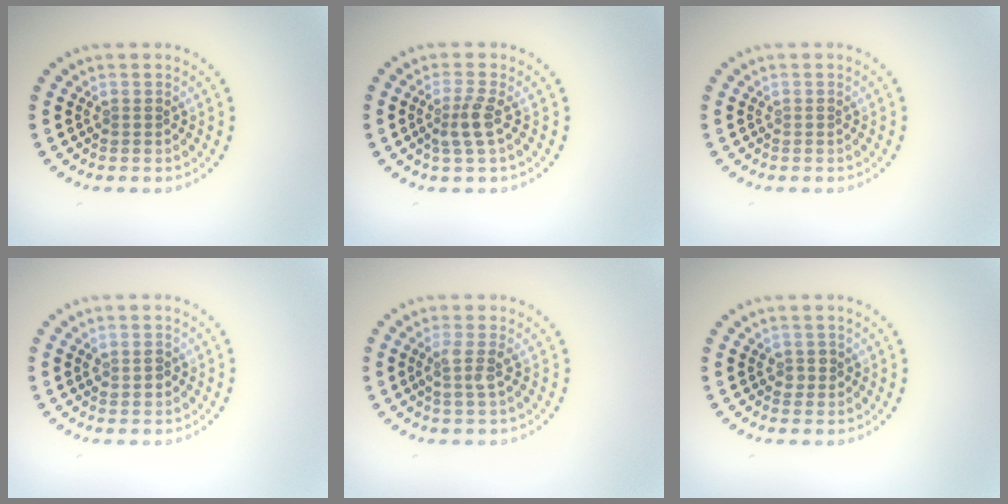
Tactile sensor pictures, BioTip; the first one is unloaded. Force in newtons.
{"total": 2.3, "press": 1.8, "slide": 1.3}
{"total": 0.0}
{"total": 1.3, "press": 1.2, "slide": 0.2}
{"total": 1.8, "press": 1.3, "slide": 1.2}
{"total": 0.8, "press": 0.8, "slide": 0.2}